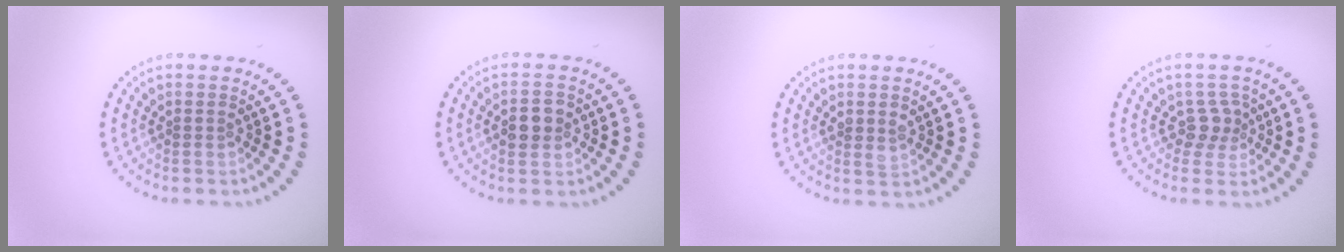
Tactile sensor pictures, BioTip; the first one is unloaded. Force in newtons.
{"total": 2.8, "press": 2.8, "slide": 0.1}
{"total": 1.1, "press": 1.0, "slide": 0.5}
{"total": 2.1, "press": 1.5, "slide": 1.4}